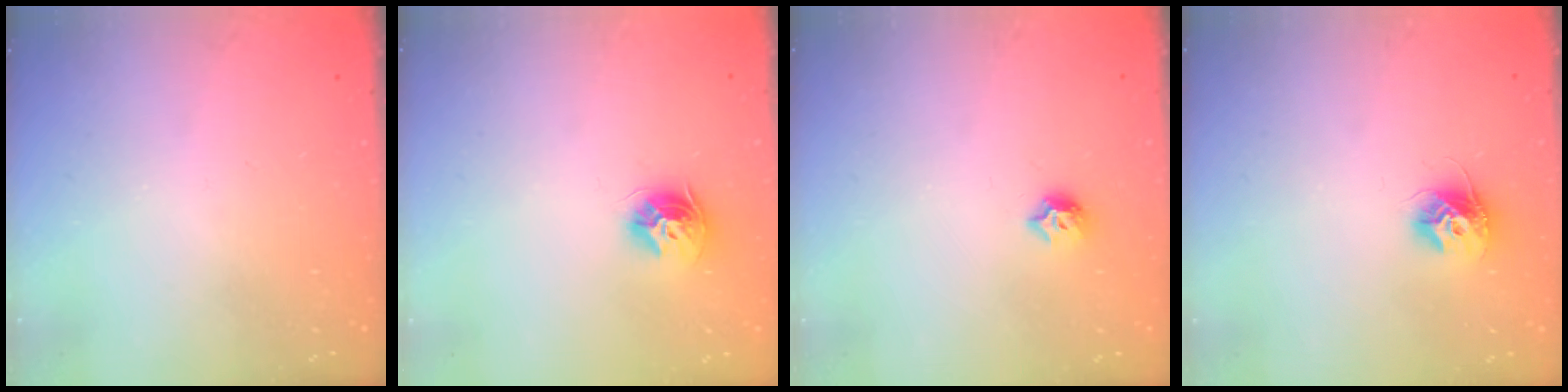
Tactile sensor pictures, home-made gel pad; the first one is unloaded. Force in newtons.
{"total": 9.3, "press": 9.3, "slide": 1.0}
{"total": 6.3, "press": 6.3, "slide": 0.8}
{"total": 9.5, "press": 9.5, "slide": 0.2}